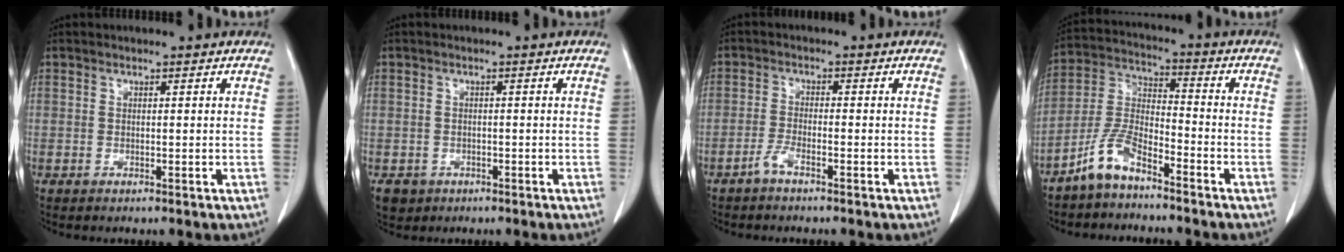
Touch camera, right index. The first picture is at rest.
{"total": 3.3, "force": [-1.6, 2.8, 0.3], "torque": [-0.005, 0.005, -0.023]}
{"total": 2.4, "force": [-1.9, 0.1, 1.6], "torque": [-0.035, 0.000, -0.040]}
{"total": 8.2, "force": [-6.3, 2.3, 4.7], "torque": [-0.112, 0.003, -0.130]}